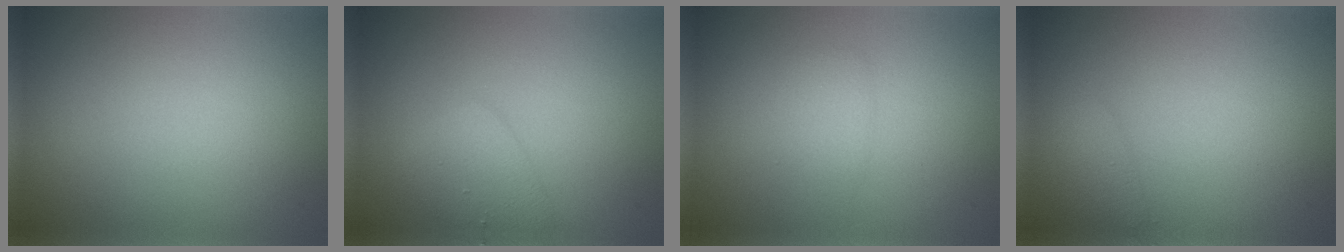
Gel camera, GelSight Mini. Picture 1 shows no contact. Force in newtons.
{"total": 2.3, "press": 2.2, "slide": 0.1}
{"total": 1.4, "press": 1.4, "slide": 0.0}
{"total": 1.3, "press": 1.3, "slide": 0.1}